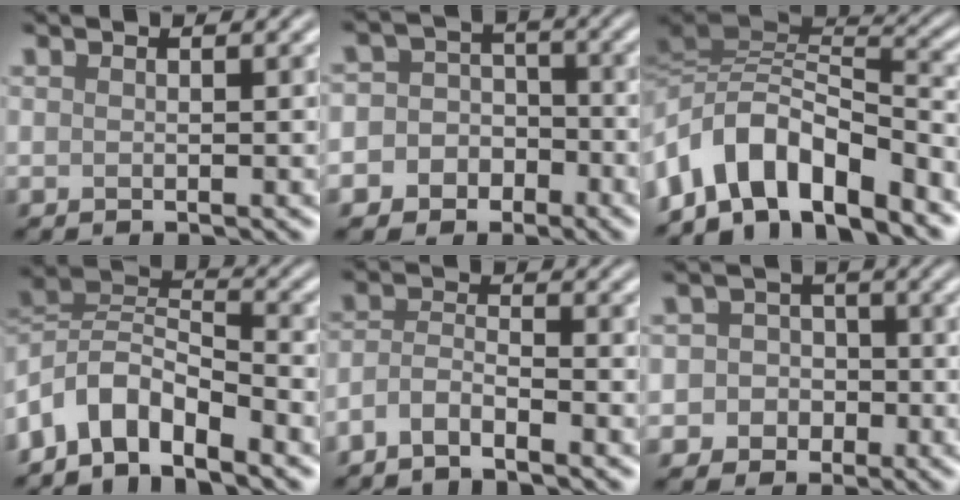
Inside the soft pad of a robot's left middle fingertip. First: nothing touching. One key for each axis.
{"total": 7.3, "fx": -3.3, "fy": 6.5, "fz": 1.1, "tx": -0.009, "ty": 0.004, "tz": -0.078}
{"total": 8.6, "fx": -4.2, "fy": 4.0, "fz": 6.4, "tx": -0.091, "ty": 0.013, "tz": -0.084}
{"total": 6.7, "fx": -4.1, "fy": 3.0, "fz": 4.3, "tx": -0.067, "ty": 0.009, "tz": -0.093}
{"total": 2.8, "fx": -2.2, "fy": 0.7, "fz": 1.6, "tx": -0.034, "ty": 0.002, "tz": -0.054}
{"total": 4.9, "fx": -1.4, "fy": 4.6, "fz": 0.9, "tx": 0.012, "ty": 0.011, "tz": -0.045}